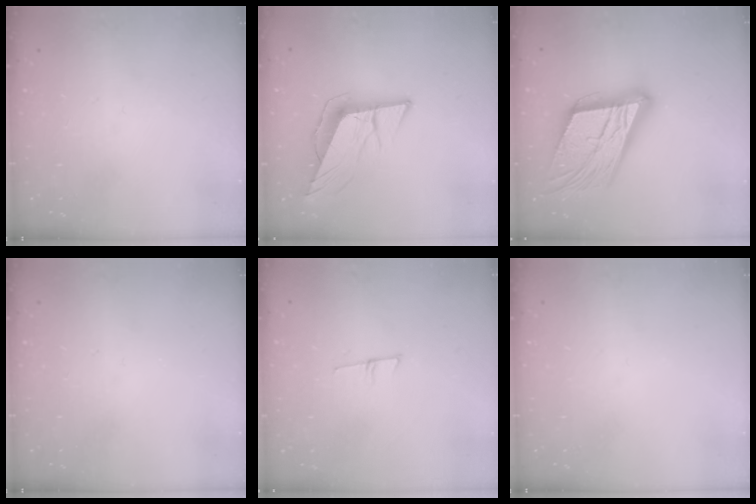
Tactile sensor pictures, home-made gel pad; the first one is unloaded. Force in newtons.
{"total": 11.2, "press": 10.6, "slide": 3.7}
{"total": 25.1, "press": 24.8, "slide": 4.1}
{"total": 0.0}
{"total": 4.4, "press": 4.3, "slide": 1.0}
{"total": 0.0}